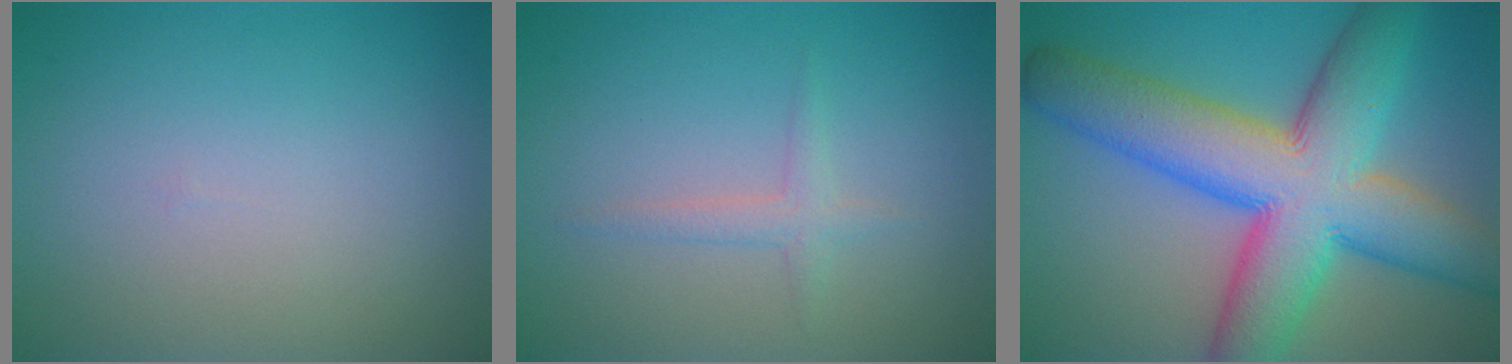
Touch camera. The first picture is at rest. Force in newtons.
{"total": 1.3, "press": 1.3, "slide": 0.1}
{"total": 12.8, "press": 12.8, "slide": 0.5}